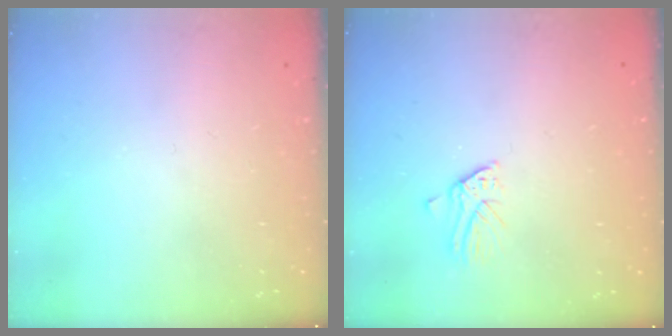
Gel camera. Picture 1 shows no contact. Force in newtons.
{"total": 1.6, "press": 1.6, "slide": 0.1}